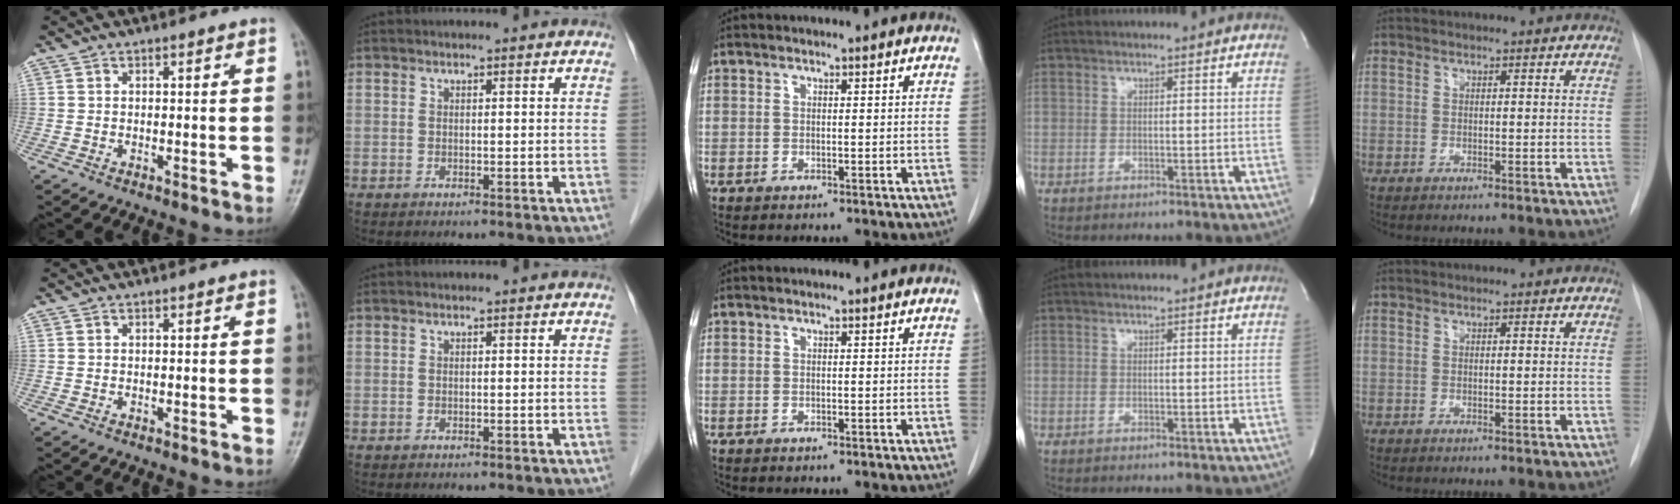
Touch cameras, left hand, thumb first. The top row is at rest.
{}